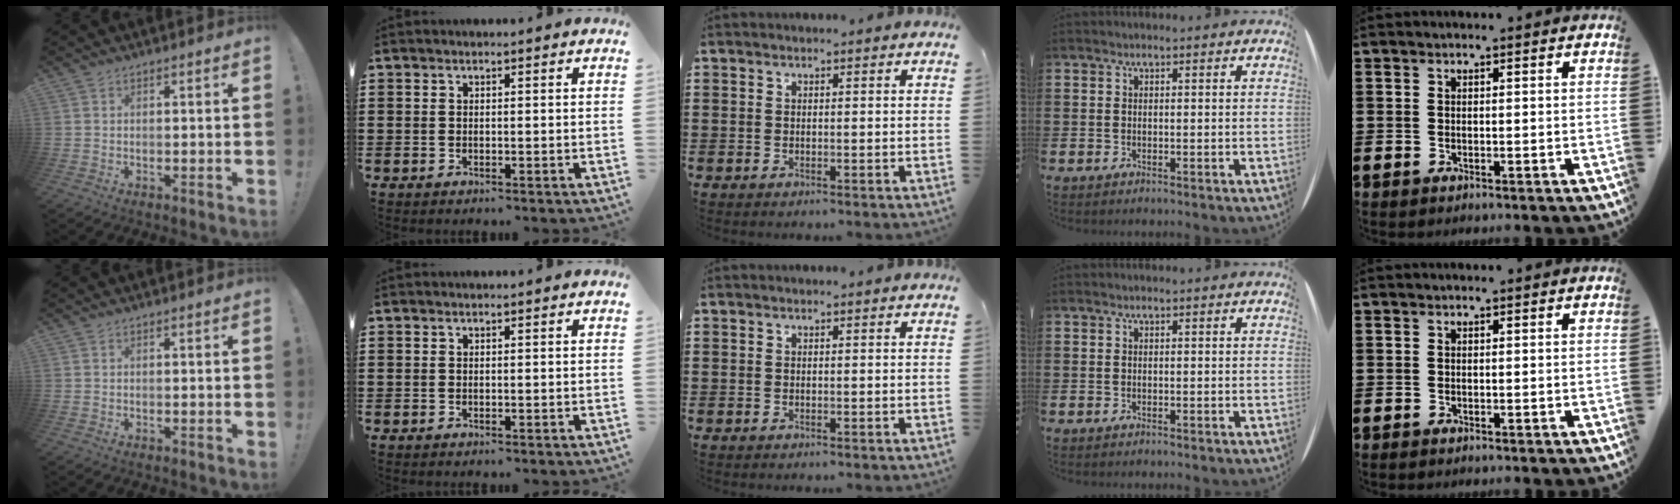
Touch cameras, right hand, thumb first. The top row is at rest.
{}